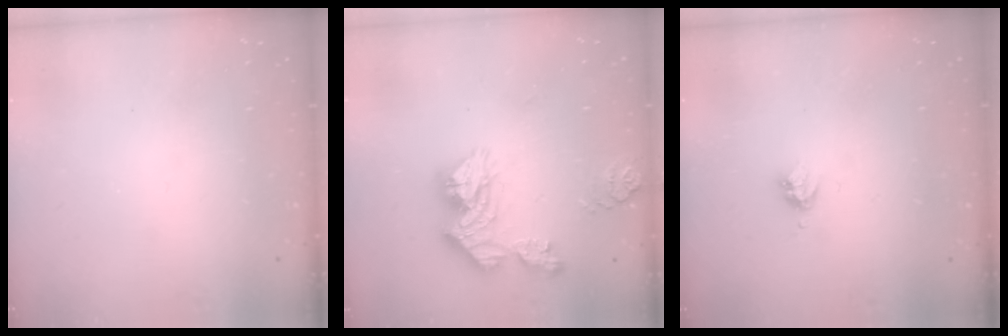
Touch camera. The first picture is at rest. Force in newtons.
{"total": 14.2, "press": 14.1, "slide": 1.4}
{"total": 3.2, "press": 3.2, "slide": 0.3}